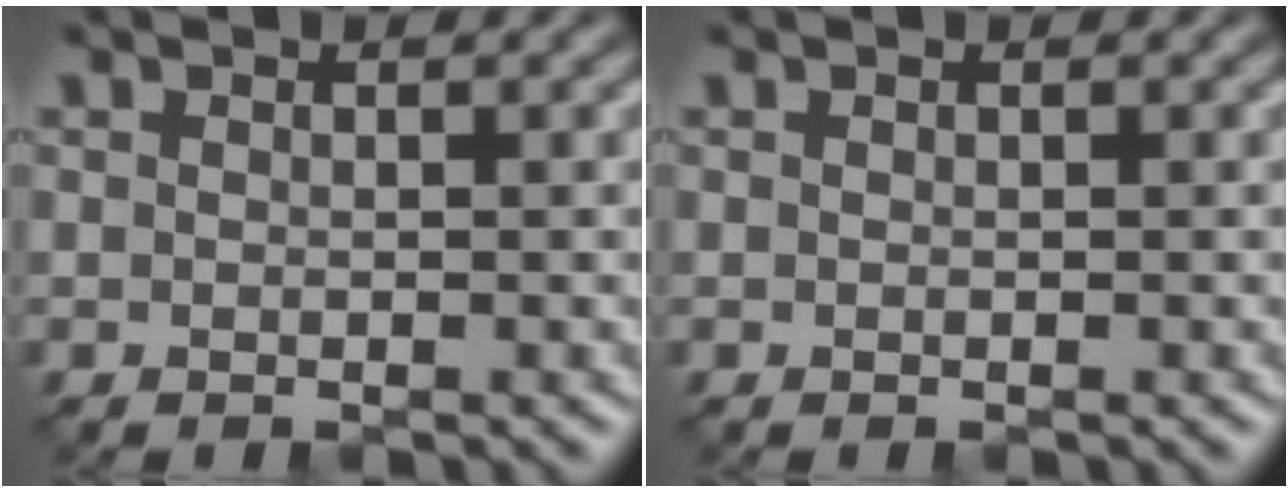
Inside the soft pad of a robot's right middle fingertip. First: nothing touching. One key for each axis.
{"total": 0.0}